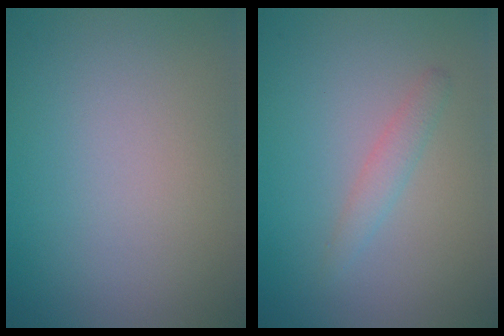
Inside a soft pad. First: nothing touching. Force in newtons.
{"total": 1.4, "press": 1.4, "slide": 0.1}